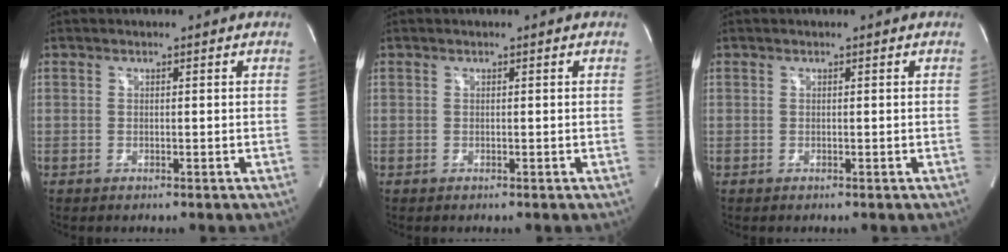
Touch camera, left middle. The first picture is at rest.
{"total": 0.0}
{"total": 0.0}